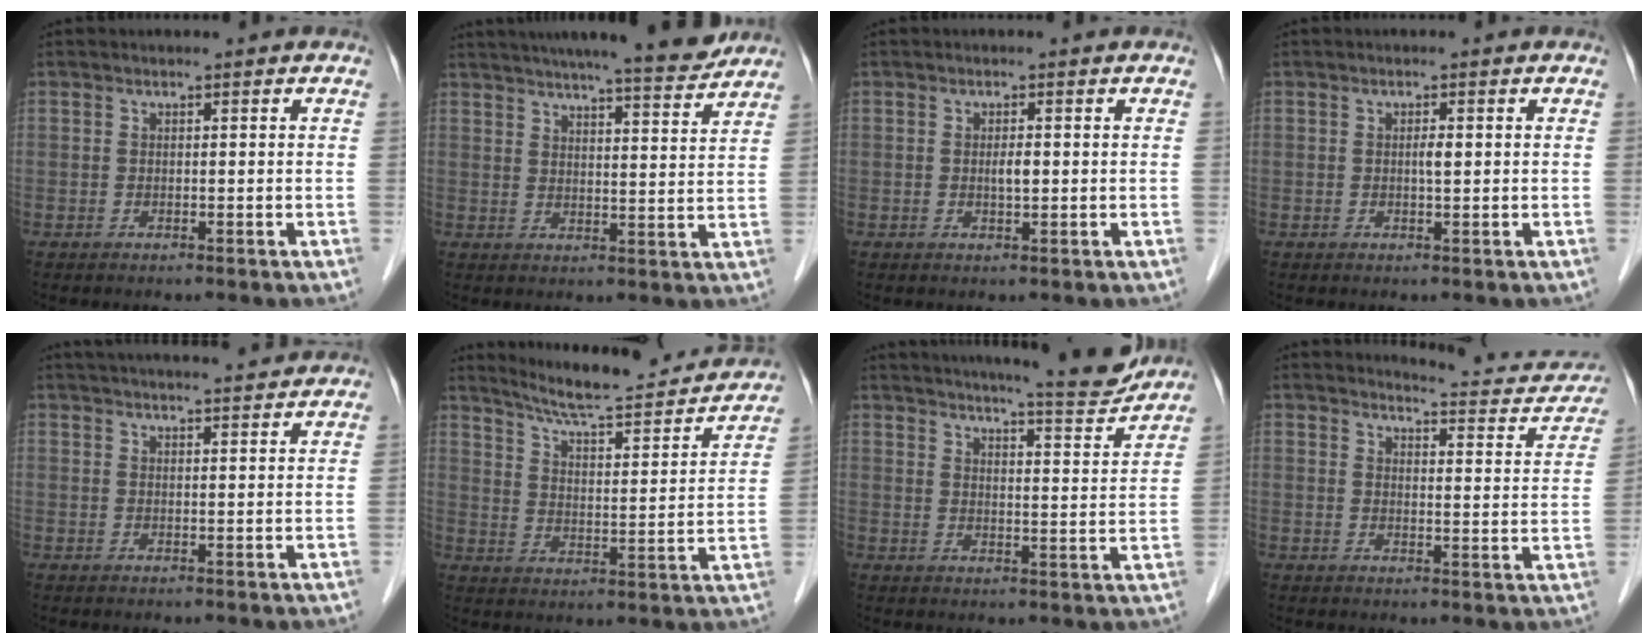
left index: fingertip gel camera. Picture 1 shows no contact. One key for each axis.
{"total": 13.9, "fx": 12.4, "fy": 0.5, "fz": 6.3, "tx": -0.095, "ty": -0.004, "tz": 0.160}
{"total": 1.5, "fx": -0.4, "fy": 0.3, "fz": 1.4, "tx": -0.027, "ty": -0.004, "tz": -0.005}
{"total": 1.3, "fx": -0.3, "fy": 0.2, "fz": 1.3, "tx": -0.023, "ty": -0.003, "tz": -0.004}
{"total": 11.1, "fx": 10.2, "fy": 0.8, "fz": 4.3, "tx": -0.067, "ty": 0.021, "tz": 0.138}
{"total": 18.2, "fx": 16.8, "fy": 1.8, "fz": 6.7, "tx": -0.104, "ty": -0.022, "tz": 0.232}
{"total": 12.9, "fx": 12.0, "fy": 0.2, "fz": 4.8, "tx": -0.071, "ty": -0.021, "tz": 0.153}
{"total": 9.5, "fx": 9.2, "fy": 1.6, "fz": 1.7, "tx": -0.007, "ty": -0.025, "tz": 0.094}